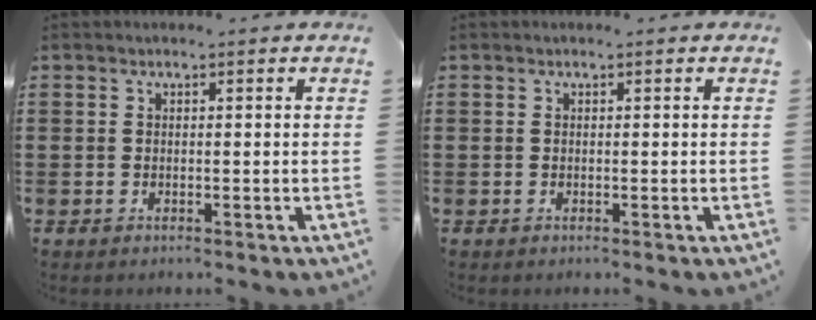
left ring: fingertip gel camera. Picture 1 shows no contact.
{"total": 0.0}